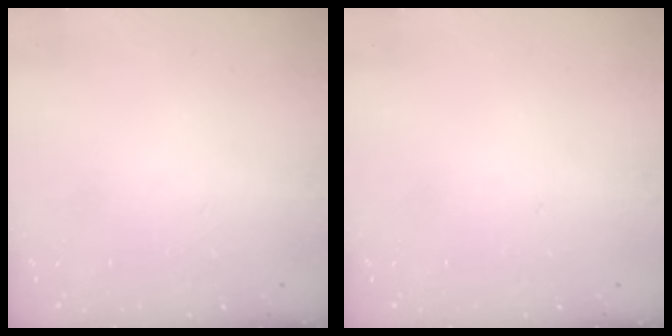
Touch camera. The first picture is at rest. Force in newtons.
{"total": 0.0}